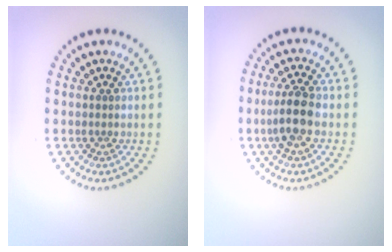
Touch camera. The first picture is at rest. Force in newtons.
{"total": 3.5, "press": 3.4, "slide": 0.9}